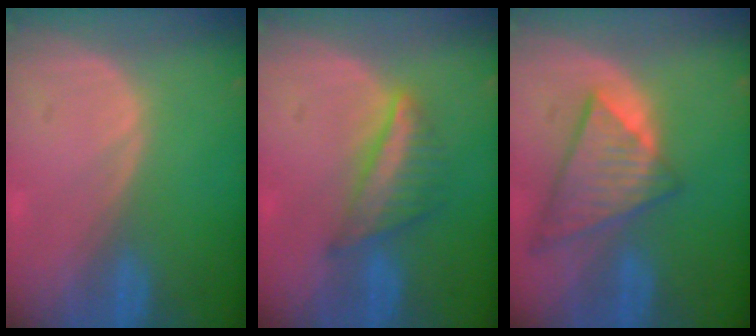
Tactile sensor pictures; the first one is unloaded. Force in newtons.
{"total": 5.9, "press": 5.7, "slide": 1.6}
{"total": 9.0, "press": 7.8, "slide": 4.4}